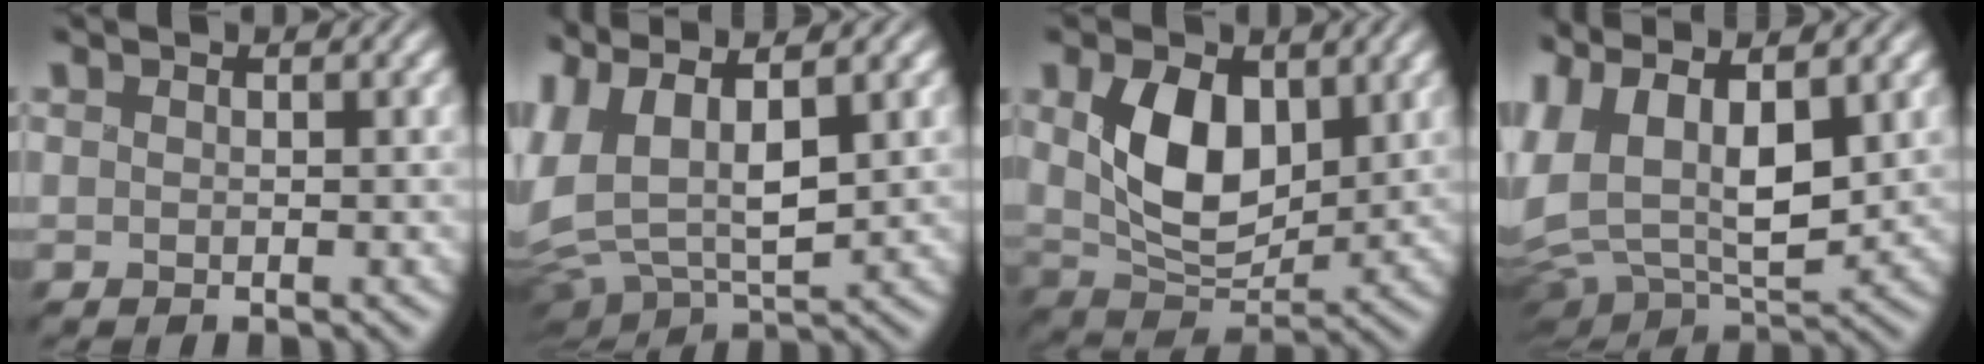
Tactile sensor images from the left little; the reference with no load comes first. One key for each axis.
{"total": 8.2, "fx": 2.2, "fy": 3.7, "fz": 7.0, "tx": -0.168, "ty": 0.009, "tz": 0.034}
{"total": 7.3, "fx": 1.5, "fy": 4.4, "fz": 5.7, "tx": -0.105, "ty": -0.010, "tz": 0.027}
{"total": 10.5, "fx": 2.8, "fy": 5.0, "fz": 8.8, "tx": -0.207, "ty": 0.005, "tz": 0.044}